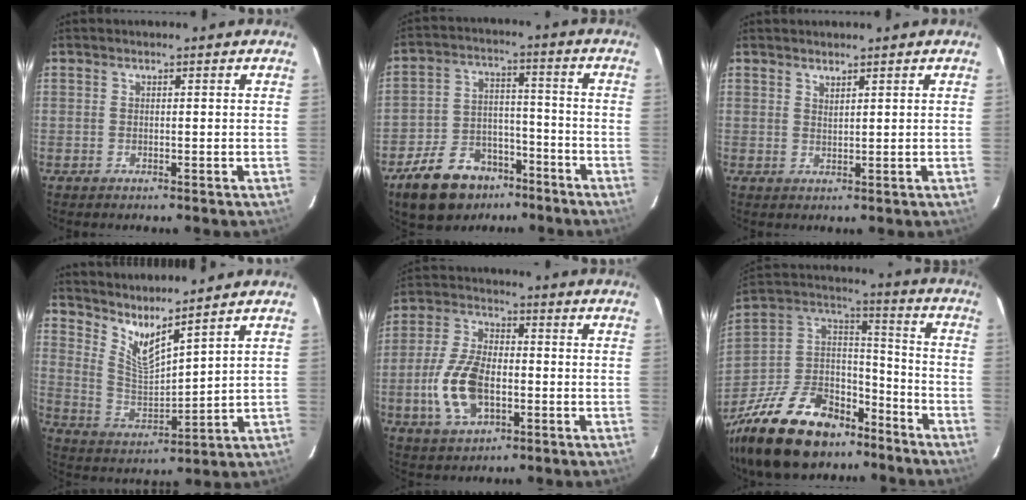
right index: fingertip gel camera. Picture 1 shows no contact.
{"total": 14.5, "force": [-9.9, 8.6, 6.3], "torque": [-0.143, 0.018, -0.148]}
{"total": 1.3, "force": [1.2, 0.2, 0.5], "torque": [-0.008, -0.001, 0.022]}
{"total": 8.9, "force": [7.6, 0.4, 4.6], "torque": [-0.086, -0.021, 0.151]}
{"total": 12.5, "force": [-3.0, 7.0, 9.9], "torque": [-0.211, 0.006, -0.051]}
{"total": 28.2, "force": [-19.3, 15.1, 14.0], "torque": [-0.313, 0.030, -0.303]}